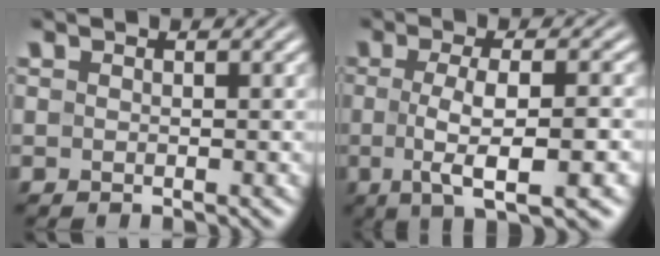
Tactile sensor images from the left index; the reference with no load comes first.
{"total": 6.7, "force": [-1.2, 1.7, 6.4], "torque": [-0.101, -0.007, -0.021]}